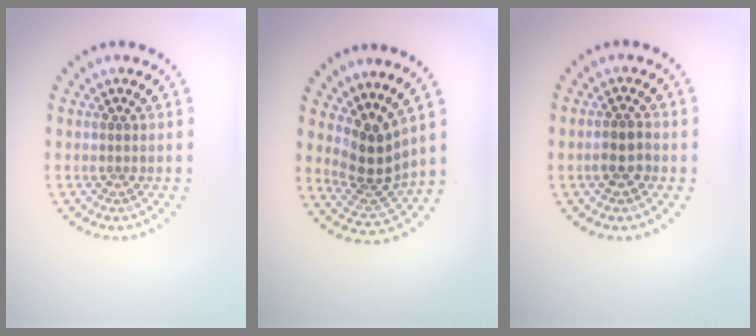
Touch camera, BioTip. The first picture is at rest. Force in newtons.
{"total": 3.8, "press": 2.8, "slide": 2.6}
{"total": 2.0, "press": 1.9, "slide": 0.7}